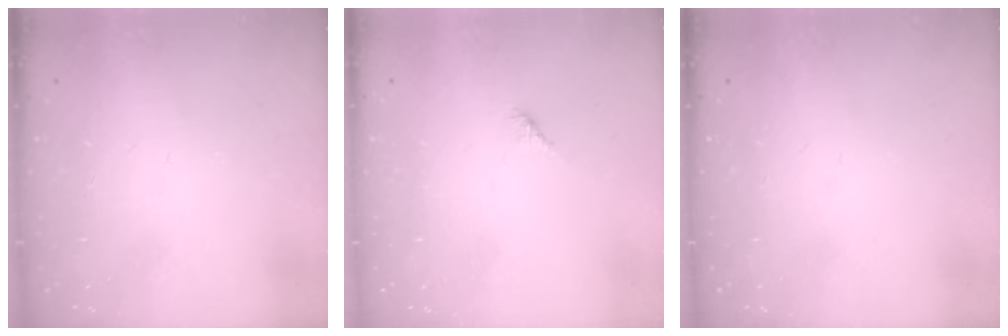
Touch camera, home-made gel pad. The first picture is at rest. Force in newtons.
{"total": 1.7, "press": 1.6, "slide": 0.5}
{"total": 0.0}